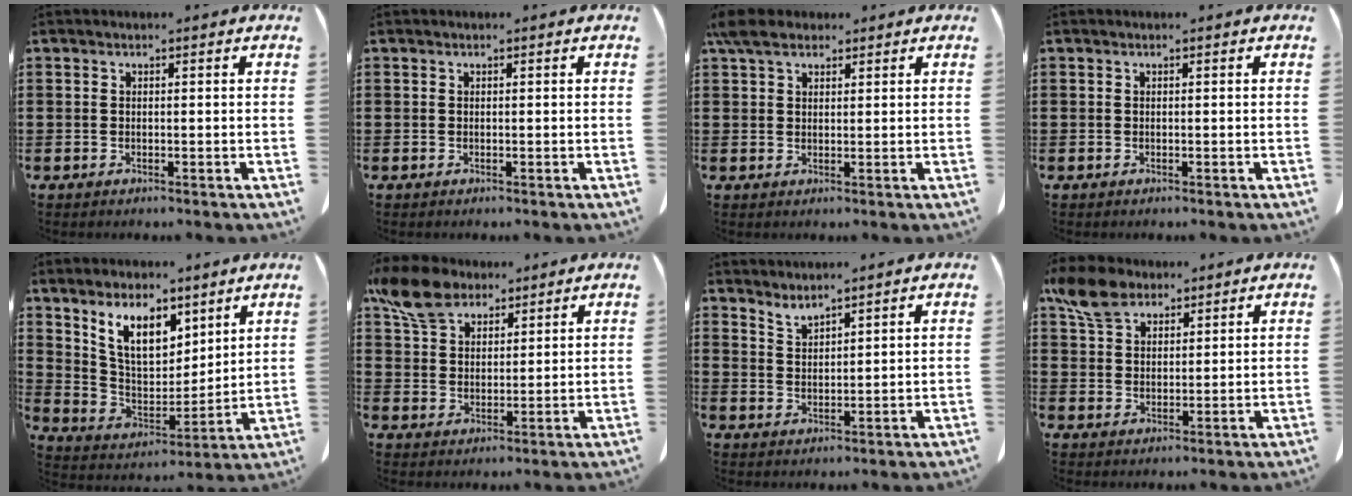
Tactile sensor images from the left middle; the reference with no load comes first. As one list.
[{"total": 0.0}, {"total": 4.2, "force": [3.1, 2.1, 1.9], "torque": [-0.039, 0.003, 0.057]}, {"total": 0.0}, {"total": 8.9, "force": [6.1, 4.7, 4.4], "torque": [-0.109, -0.016, 0.116]}, {"total": 8.8, "force": [6.7, 4.5, 3.6], "torque": [-0.090, -0.006, 0.128]}, {"total": 2.6, "force": [2.6, -0.3, 0.2], "torque": [-0.011, -0.009, 0.049]}, {"total": 7.1, "force": [5.2, 3.9, 2.8], "torque": [-0.069, -0.001, 0.100]}]